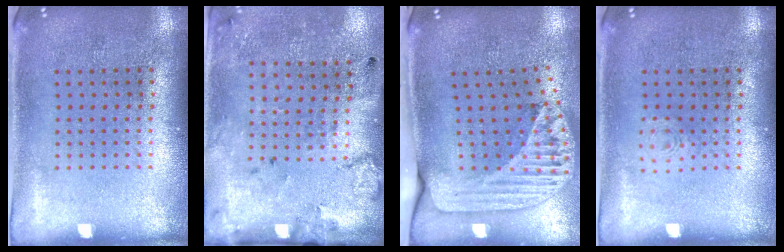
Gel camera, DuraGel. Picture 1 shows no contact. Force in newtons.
{"total": 2.2, "press": 1.4, "slide": 1.7}
{"total": 2.7, "press": 1.8, "slide": 1.9}
{"total": 0.7, "press": 0.7, "slide": 0.1}